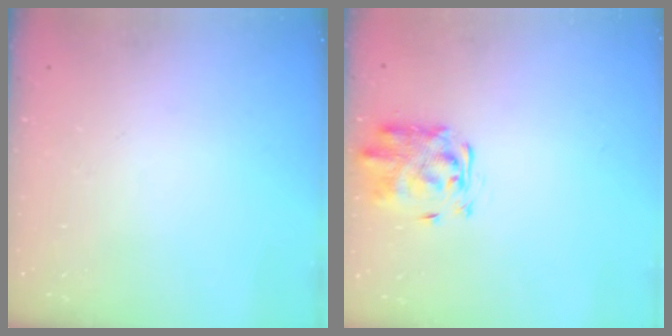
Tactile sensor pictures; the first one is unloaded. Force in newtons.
{"total": 3.3, "press": 2.9, "slide": 1.4}